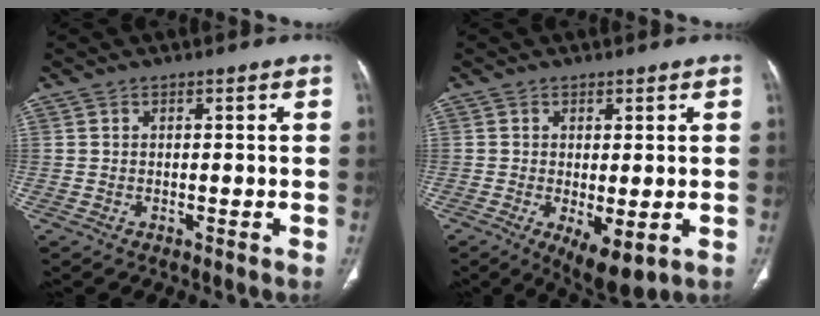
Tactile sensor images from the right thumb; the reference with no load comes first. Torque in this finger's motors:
{"motor_torque": [-0.39, -0.02, -0.14, 0.10, 0.05]}